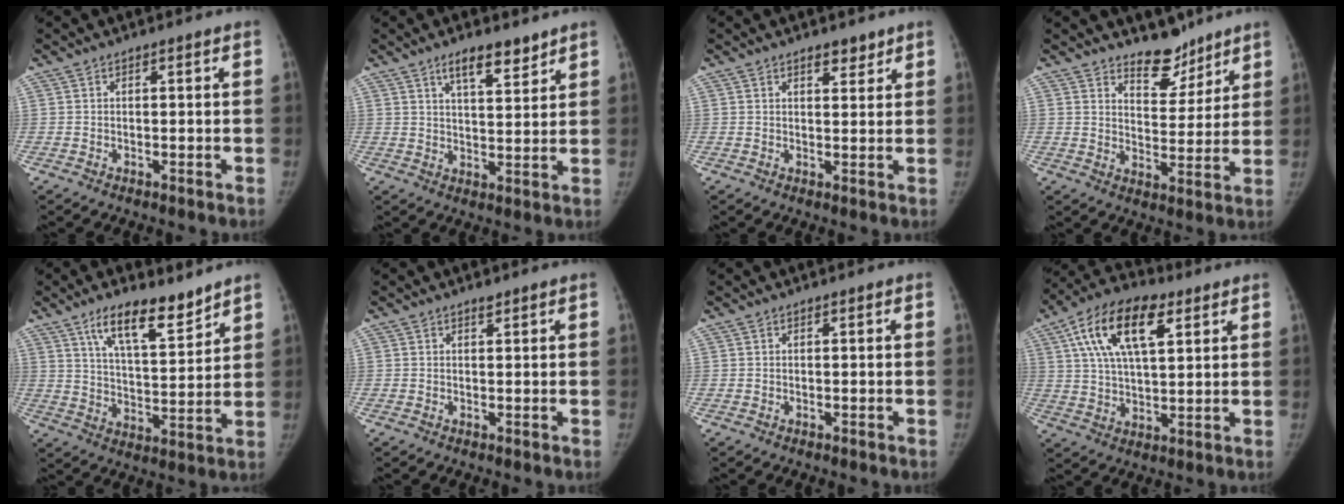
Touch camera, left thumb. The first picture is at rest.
{"total": 7.0, "force": [5.0, 2.2, 4.4], "torque": [-0.052, -0.035, 0.081]}
{"total": 2.8, "force": [2.1, 1.3, 1.4], "torque": [-0.008, -0.014, 0.031]}
{"total": 7.9, "force": [6.6, 3.8, 2.2], "torque": [0.000, -0.053, 0.109]}
{"total": 12.2, "force": [8.5, 4.0, 7.8], "torque": [-0.107, -0.055, 0.151]}
{"total": 0.9, "force": [0.7, 0.3, 0.3], "torque": [-0.003, -0.005, 0.011]}
{"total": 0.0}
{"total": 16.2, "force": [6.8, 7.6, 12.6], "torque": [-0.213, 0.000, 0.115]}